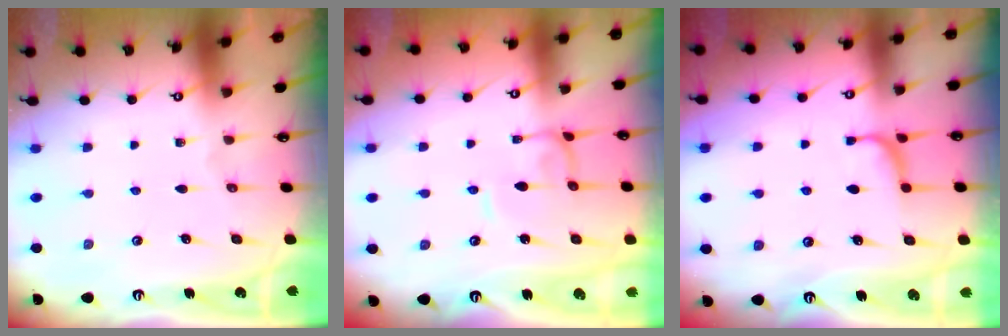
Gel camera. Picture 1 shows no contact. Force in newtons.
{"total": 1.6, "press": 1.5, "slide": 0.1}
{"total": 1.9, "press": 1.8, "slide": 0.6}